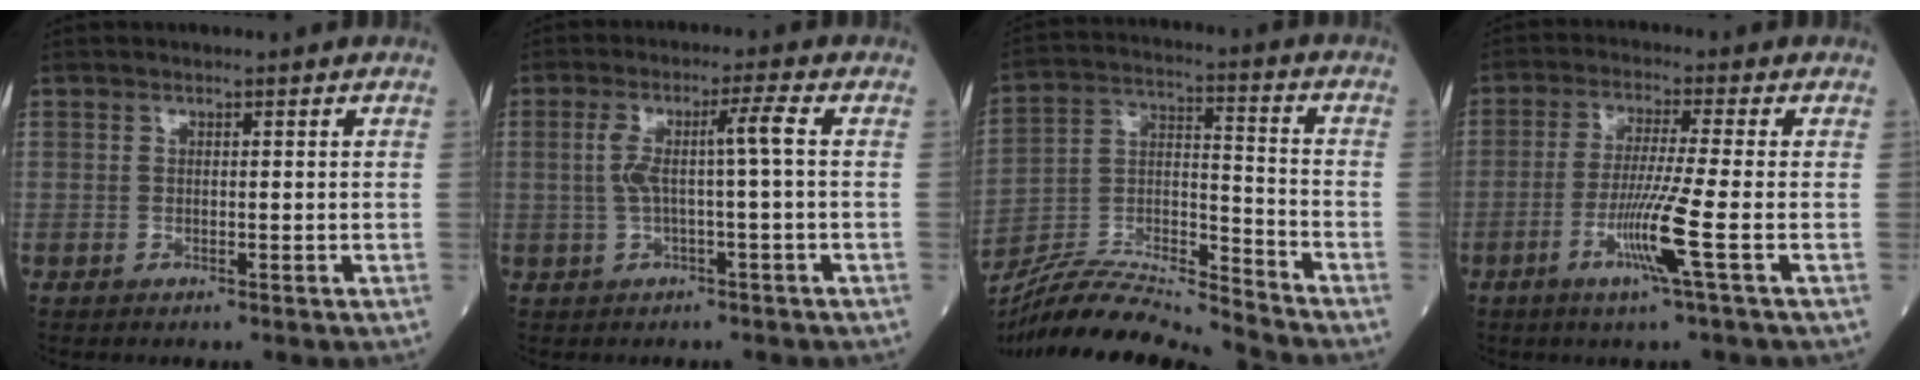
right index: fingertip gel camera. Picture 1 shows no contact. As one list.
[{"total": 5.2, "force": [0.2, -0.5, 5.2], "torque": [-0.107, 0.017, 0.009]}, {"total": 15.5, "force": [-14.9, -0.9, 4.2], "torque": [-0.075, 0.019, -0.277]}, {"total": 7.7, "force": [-2.8, -1.7, 6.9], "torque": [-0.133, -0.020, -0.062]}]